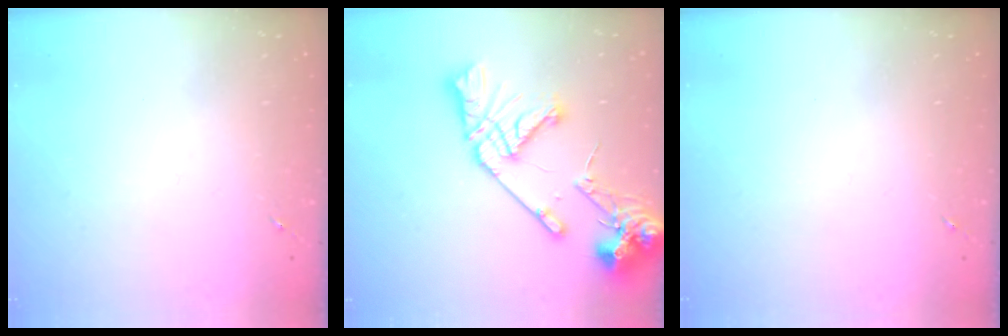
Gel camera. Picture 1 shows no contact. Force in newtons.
{"total": 20.9, "press": 20.7, "slide": 2.5}
{"total": 0.0}